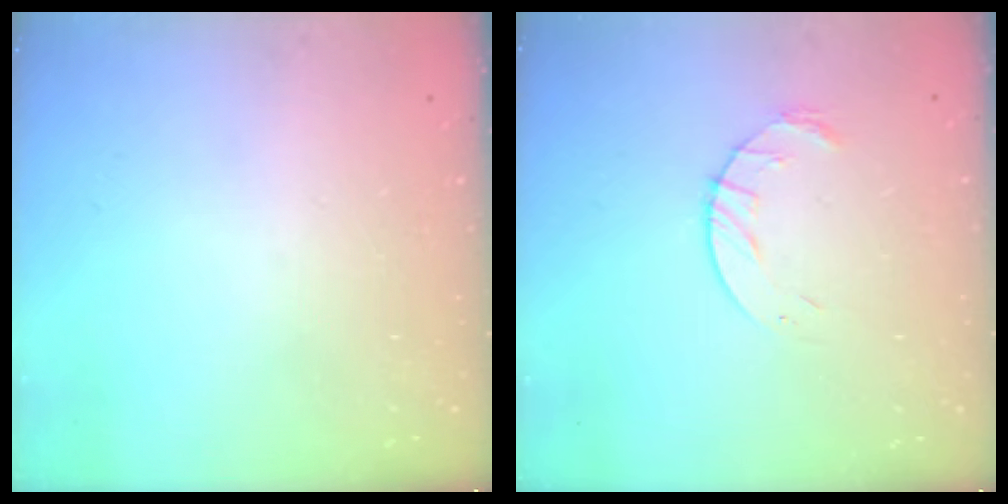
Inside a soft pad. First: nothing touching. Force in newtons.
{"total": 4.6, "press": 4.5, "slide": 0.6}